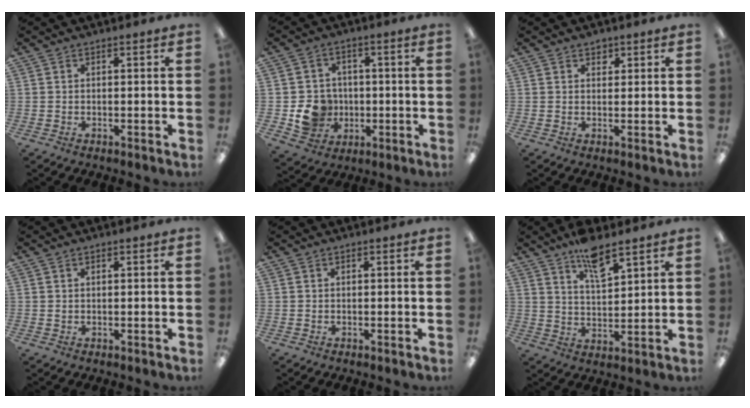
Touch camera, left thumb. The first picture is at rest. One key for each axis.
{"total": 8.9, "fx": -1.8, "fy": 8.3, "fz": 2.9, "tx": -0.064, "ty": 0.016, "tz": -0.022}
{"total": 1.9, "fx": 1.4, "fy": 1.1, "fz": 0.5, "tx": 0.006, "ty": -0.006, "tz": 0.023}
{"total": 0.7, "fx": 0.4, "fy": 0.4, "fz": 0.4, "tx": -0.009, "ty": 0.003, "tz": 0.006}
{"total": 0.0}
{"total": 8.8, "fx": 6.6, "fy": 2.7, "fz": 5.1, "tx": -0.086, "ty": -0.036, "tz": 0.114}